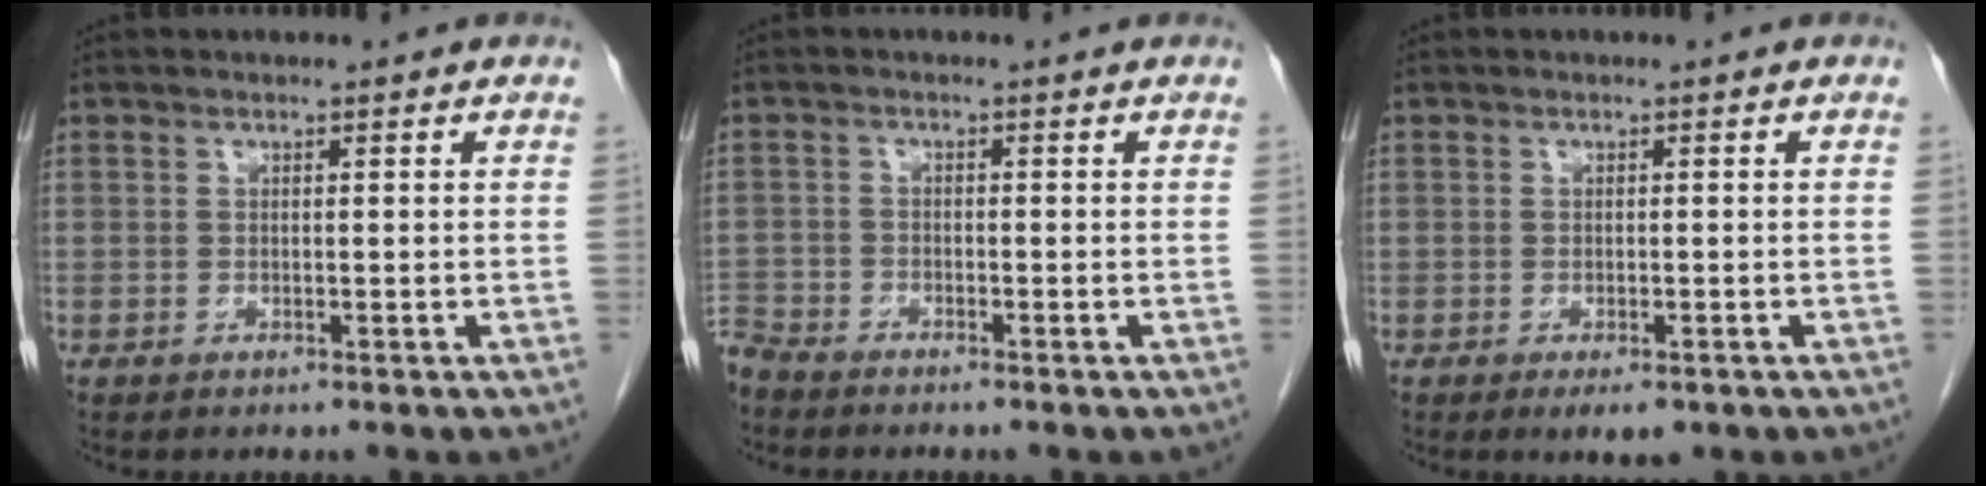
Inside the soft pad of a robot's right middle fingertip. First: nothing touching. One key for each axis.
{"total": 3.9, "fx": -3.8, "fy": 0.8, "fz": 0.4, "tx": 0.000, "ty": -0.010, "tz": -0.075}
{"total": 2.9, "fx": -1.7, "fy": 1.2, "fz": 2.0, "tx": -0.022, "ty": -0.002, "tz": -0.017}